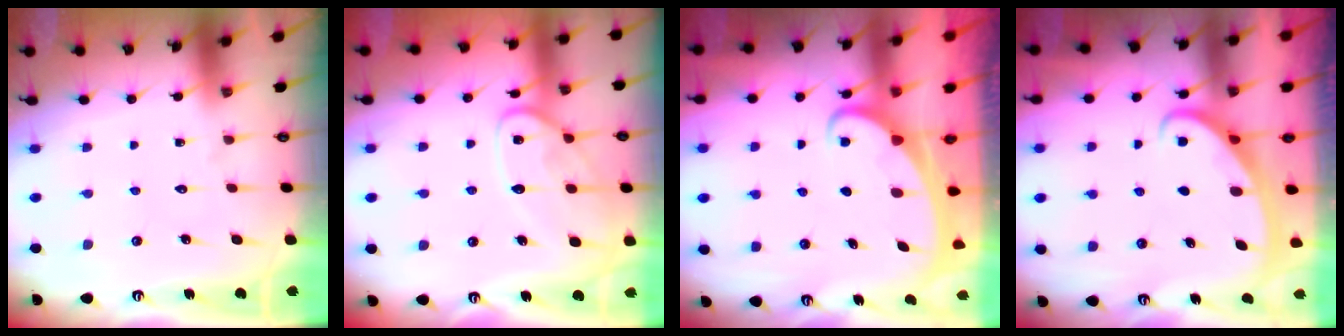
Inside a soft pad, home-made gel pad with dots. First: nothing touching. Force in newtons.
{"total": 15.1, "press": 15.1, "slide": 1.4}
{"total": 2.0, "press": 2.0, "slide": 0.3}
{"total": 2.6, "press": 2.6, "slide": 0.4}